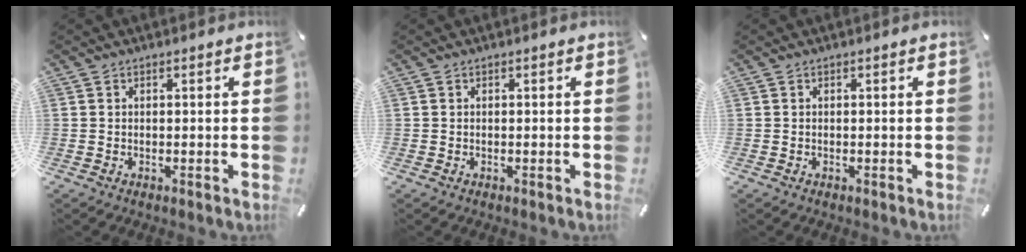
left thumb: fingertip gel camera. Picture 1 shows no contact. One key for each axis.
{"total": 0.0}
{"total": 0.0}